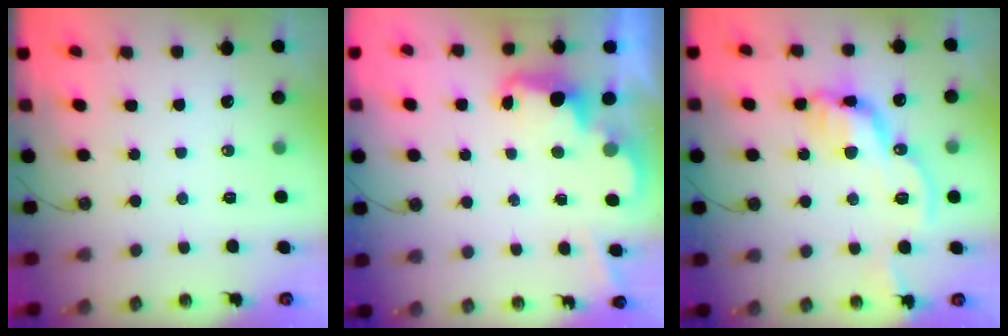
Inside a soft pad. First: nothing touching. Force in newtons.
{"total": 2.5, "press": 2.4, "slide": 0.5}
{"total": 15.9, "press": 15.9, "slide": 0.5}